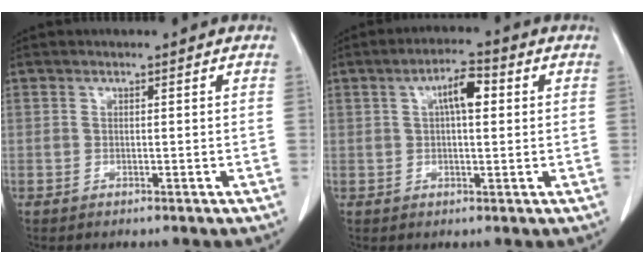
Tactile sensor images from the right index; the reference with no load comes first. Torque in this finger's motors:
{"motor_torque": [0.75, 0.18, 0.13, 0.07]}